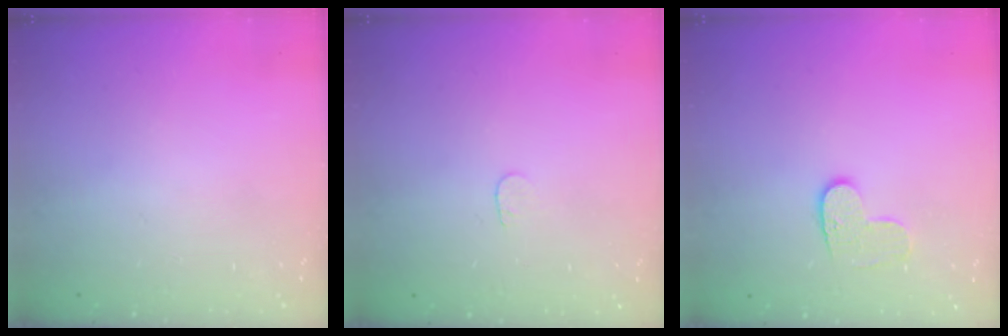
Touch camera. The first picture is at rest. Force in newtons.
{"total": 3.3, "press": 3.3, "slide": 0.3}
{"total": 6.8, "press": 6.8, "slide": 0.1}